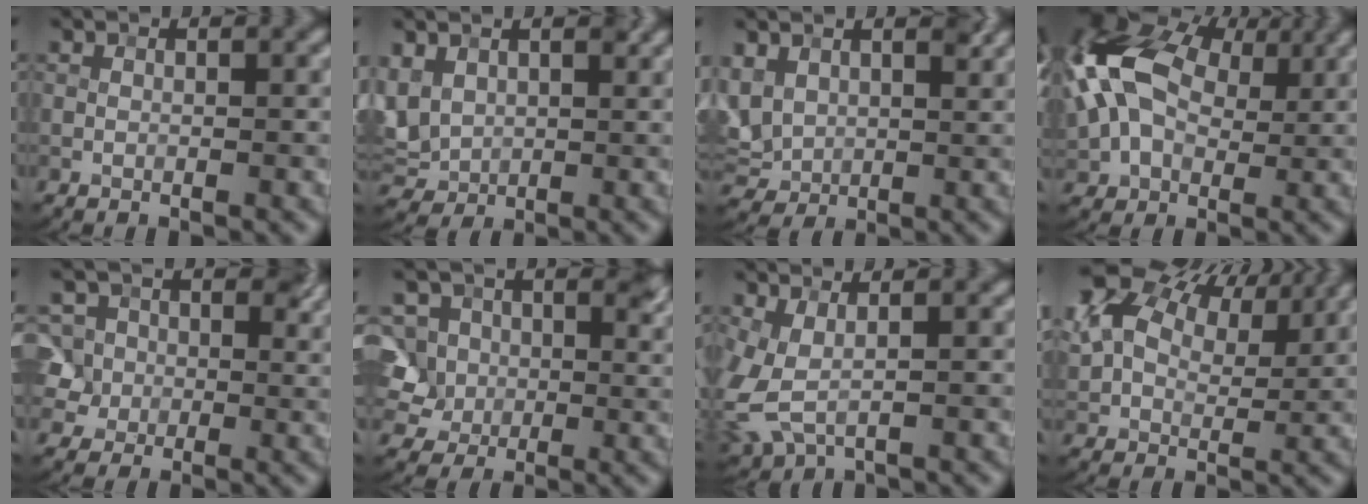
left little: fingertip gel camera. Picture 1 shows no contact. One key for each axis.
{"total": 4.8, "fx": 1.9, "fy": 3.7, "fz": 2.5, "tx": -0.078, "ty": 0.003, "tz": 0.042}
{"total": 5.2, "fx": 2.2, "fy": 3.7, "fz": 2.8, "tx": -0.086, "ty": 0.001, "tz": 0.047}
{"total": 13.2, "fx": 2.8, "fy": 8.5, "fz": 9.7, "tx": -0.214, "ty": 0.023, "tz": 0.036}
{"total": 9.2, "fx": 3.2, "fy": 7.6, "fz": 4.0, "tx": -0.069, "ty": 0.021, "tz": 0.037}
{"total": 9.2, "fx": 3.2, "fy": 7.3, "fz": 4.6, "tx": -0.080, "ty": 0.014, "tz": 0.033}
{"total": 3.8, "fx": 0.0, "fy": 2.1, "fz": 3.1, "tx": -0.089, "ty": -0.011, "tz": 0.002}
{"total": 12.9, "fx": 7.1, "fy": 6.9, "fz": 8.2, "tx": -0.185, "ty": 0.033, "tz": 0.118}